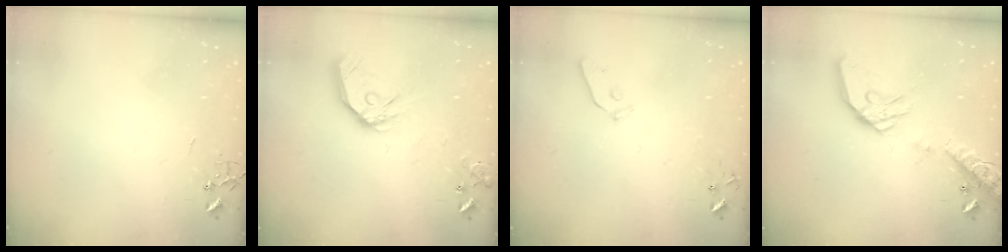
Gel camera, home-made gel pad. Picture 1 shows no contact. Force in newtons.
{"total": 15.3, "press": 15.1, "slide": 2.1}
{"total": 4.0, "press": 4.0, "slide": 0.5}
{"total": 17.0, "press": 16.8, "slide": 2.6}